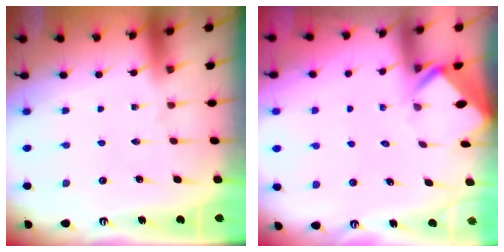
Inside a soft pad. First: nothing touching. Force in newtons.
{"total": 2.6, "press": 2.6, "slide": 0.1}